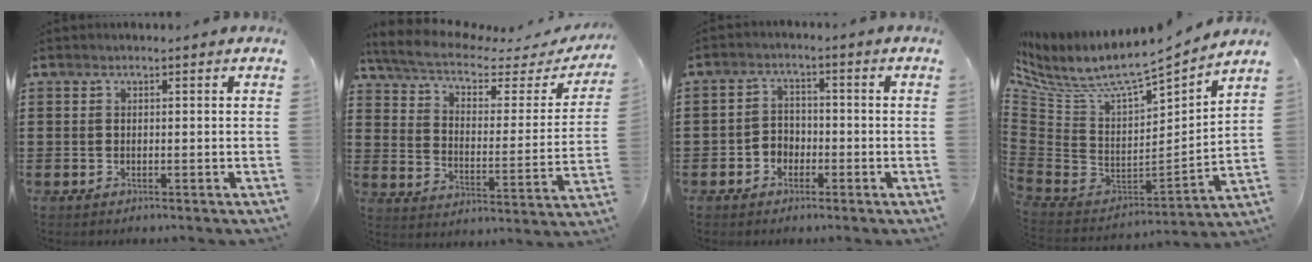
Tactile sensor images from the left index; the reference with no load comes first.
{"total": 6.4, "force": [4.9, 1.6, 3.7], "torque": [-0.094, -0.030, 0.083]}
{"total": 2.8, "force": [-1.7, 2.2, 0.8], "torque": [-0.022, 0.007, -0.038]}
{"total": 6.1, "force": [4.7, 1.5, 3.6], "torque": [-0.093, -0.052, 0.075]}